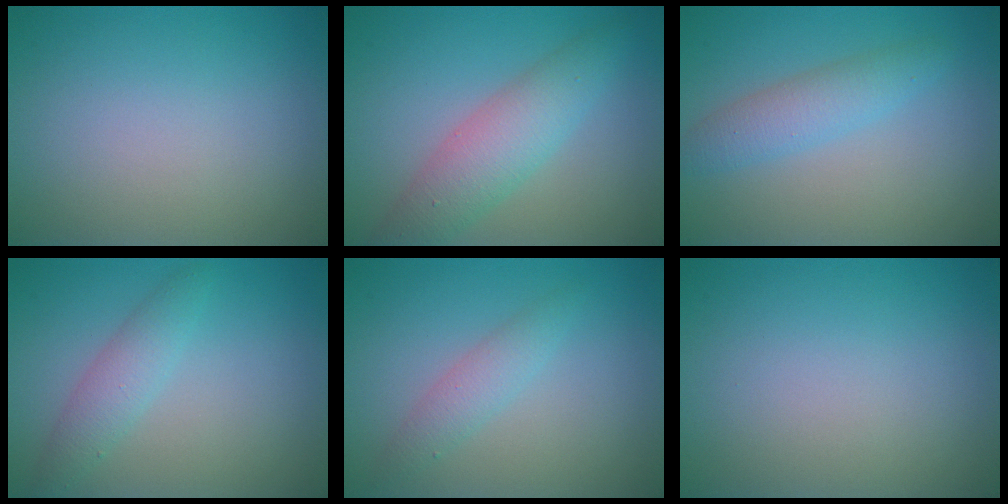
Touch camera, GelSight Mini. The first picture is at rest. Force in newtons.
{"total": 4.6, "press": 4.6, "slide": 0.1}
{"total": 2.9, "press": 2.9, "slide": 0.0}
{"total": 2.4, "press": 2.4, "slide": 0.1}
{"total": 1.9, "press": 1.9, "slide": 0.0}
{"total": 0.0}